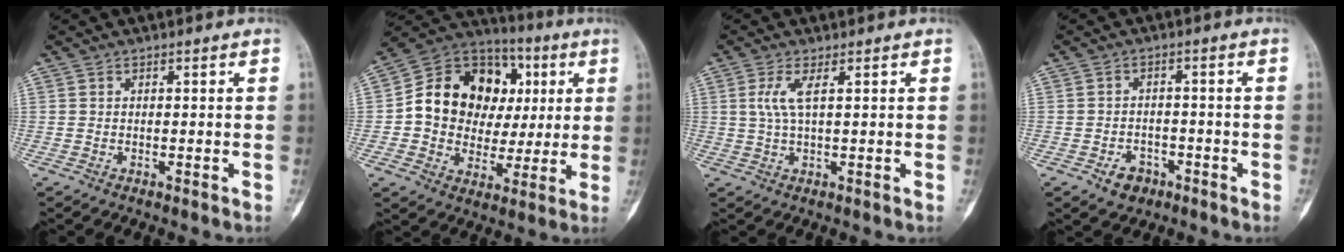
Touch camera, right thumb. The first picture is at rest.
{"total": 19.7, "force": [2.8, 16.1, 10.9], "torque": [-0.130, 0.036, 0.053]}
{"total": 3.8, "force": [1.1, 0.7, 3.5], "torque": [-0.091, 0.001, 0.027]}
{"total": 4.3, "force": [-2.4, 3.2, 1.8], "torque": [-0.014, 0.018, -0.033]}